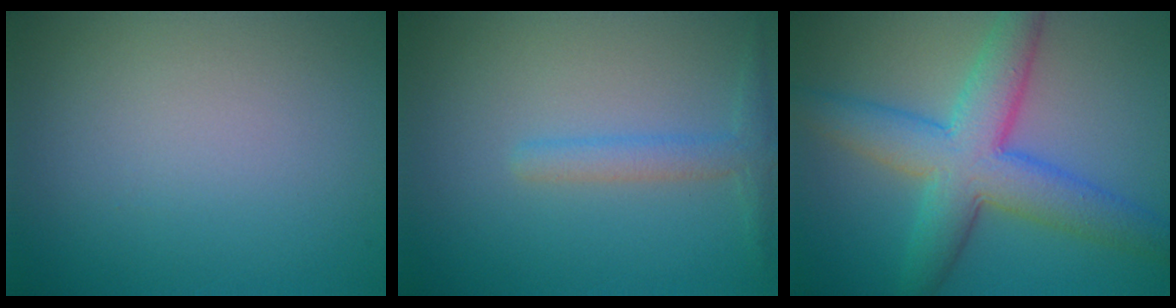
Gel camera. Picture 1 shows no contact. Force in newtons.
{"total": 2.0, "press": 2.0, "slide": 0.1}
{"total": 7.6, "press": 7.6, "slide": 0.2}